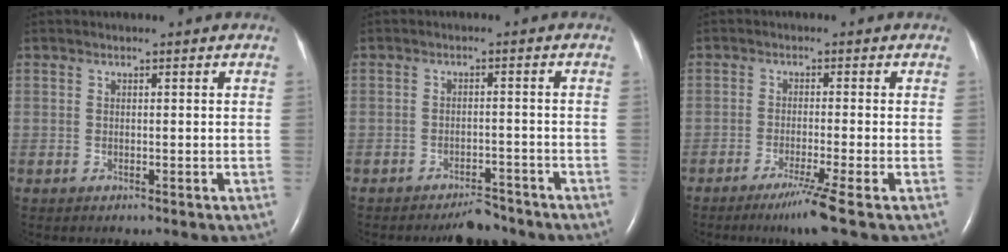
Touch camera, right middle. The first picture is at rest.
{"total": 3.9, "force": [-3.6, 1.1, 1.0], "torque": [-0.014, 0.000, -0.055]}
{"total": 4.9, "force": [-3.2, -1.5, 3.5], "torque": [-0.065, -0.017, -0.061]}